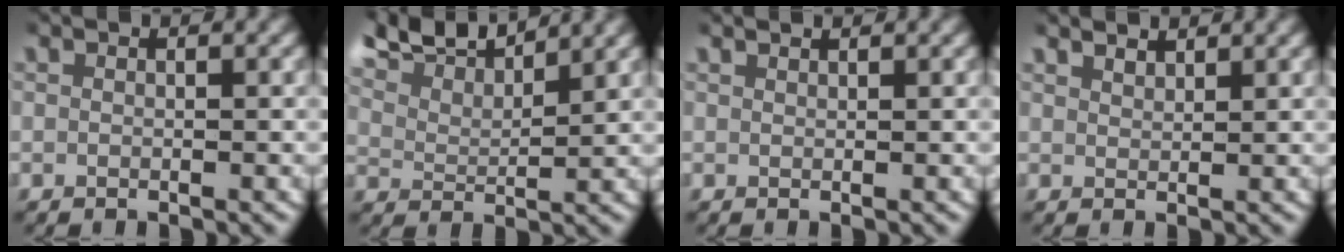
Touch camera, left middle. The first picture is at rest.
{"total": 7.2, "force": [6.3, 2.0, 2.9], "torque": [-0.072, 0.016, 0.098]}
{"total": 1.0, "force": [1.0, 0.0, 0.2], "torque": [0.002, 0.001, 0.017]}
{"total": 2.3, "force": [2.2, 0.4, 0.5], "torque": [-0.003, -0.001, 0.041]}